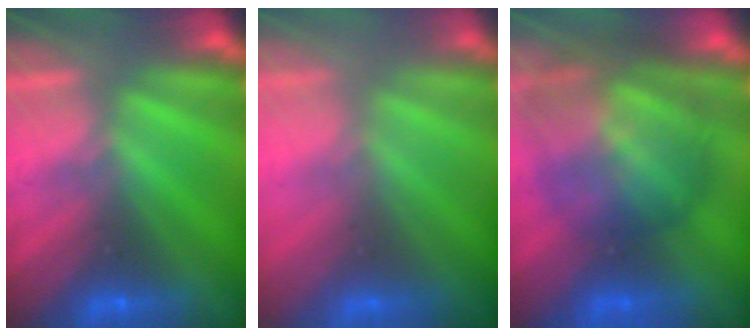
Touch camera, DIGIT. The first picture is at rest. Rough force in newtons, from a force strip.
{"total": 2.8}
{"total": 7.5}